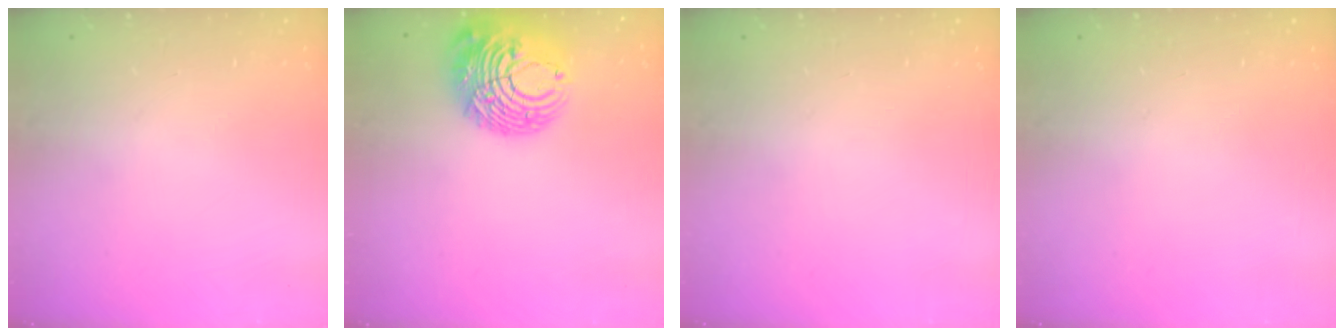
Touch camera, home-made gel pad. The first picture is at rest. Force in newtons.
{"total": 14.8, "press": 14.7, "slide": 1.4}
{"total": 0.0}
{"total": 0.0}